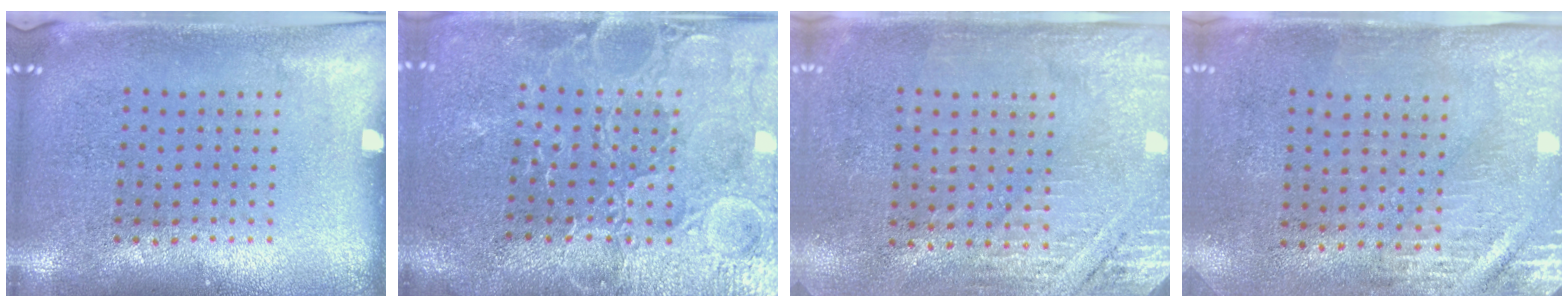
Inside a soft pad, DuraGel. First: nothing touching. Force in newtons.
{"total": 3.7, "press": 3.6, "slide": 0.7}
{"total": 2.8, "press": 2.6, "slide": 0.9}
{"total": 2.9, "press": 2.5, "slide": 1.5}